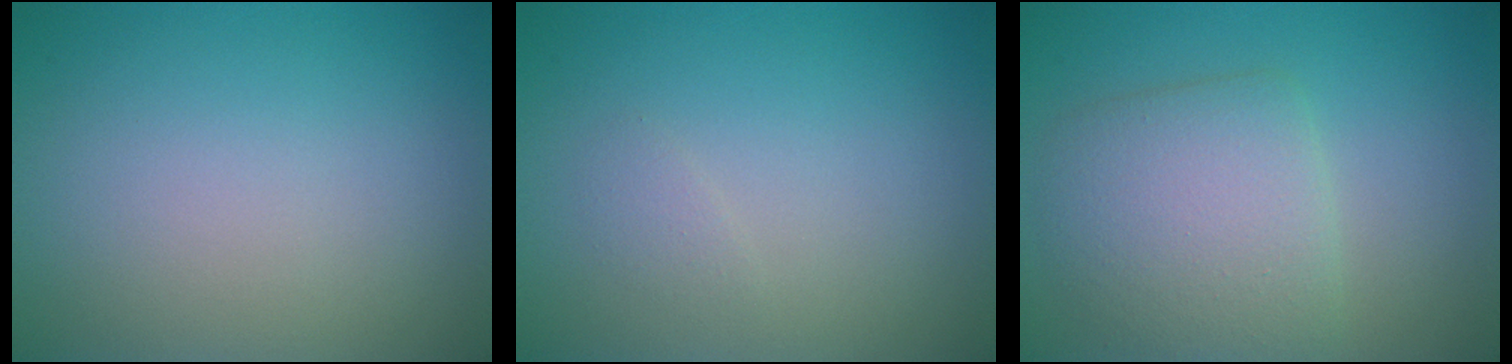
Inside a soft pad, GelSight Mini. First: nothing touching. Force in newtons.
{"total": 0.7, "press": 0.7, "slide": 0.0}
{"total": 5.0, "press": 5.0, "slide": 0.2}